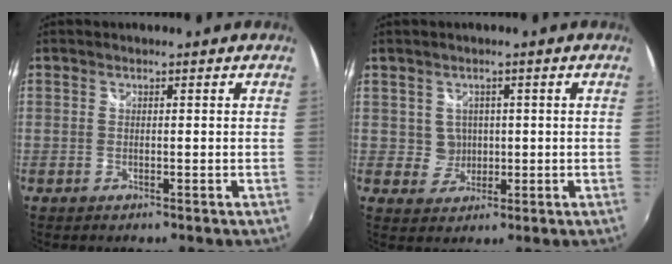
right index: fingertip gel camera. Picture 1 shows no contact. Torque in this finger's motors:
{"motor_torque": [-0.10, 0.20, 0.04, -0.01]}